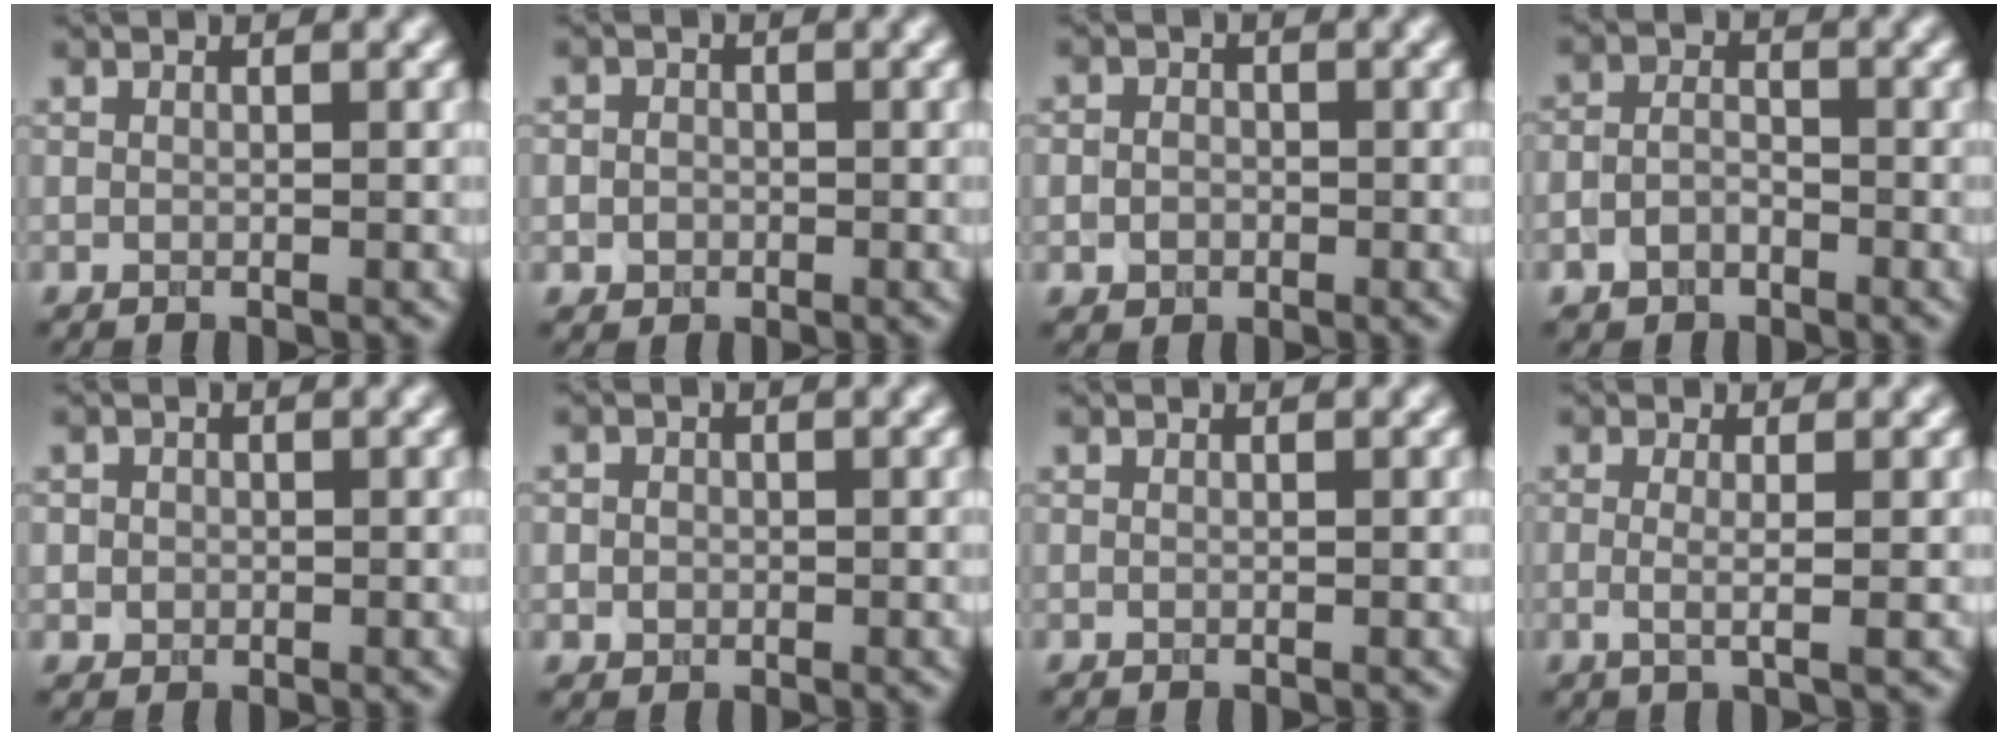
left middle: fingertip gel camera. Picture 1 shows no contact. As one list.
[{"total": 1.7, "force": [-0.2, 1.6, 0.5], "torque": [0.013, 0.002, -0.013]}, {"total": 2.0, "force": [-0.3, 1.8, 0.8], "torque": [0.010, 0.003, -0.015]}, {"total": 2.1, "force": [-1.1, 1.4, 0.9], "torque": [-0.018, 0.002, -0.026]}, {"total": 1.1, "force": [0.0, 1.1, 0.2], "torque": [0.010, -0.003, -0.001]}, {"total": 1.4, "force": [0.0, 1.3, 0.4], "torque": [0.008, 0.000, -0.006]}, {"total": 0.0}, {"total": 2.1, "force": [-0.1, 0.6, 2.0], "torque": [-0.033, -0.006, -0.009]}]